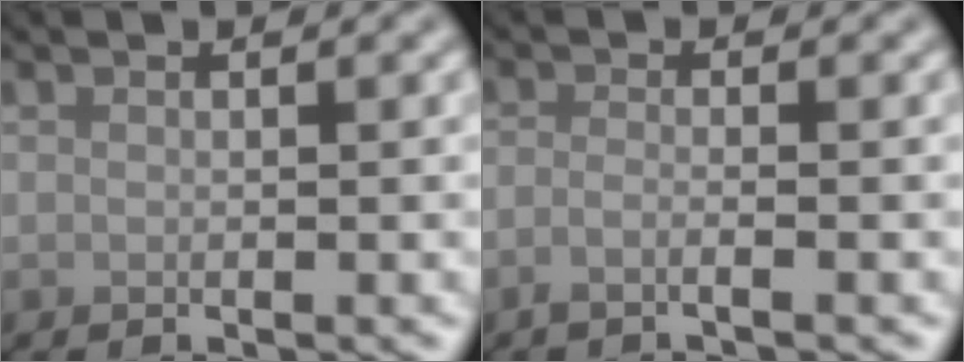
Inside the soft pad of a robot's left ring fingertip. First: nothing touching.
{"total": 1.6, "force": [-0.9, 0.4, 1.3], "torque": [-0.018, -0.005, -0.028]}